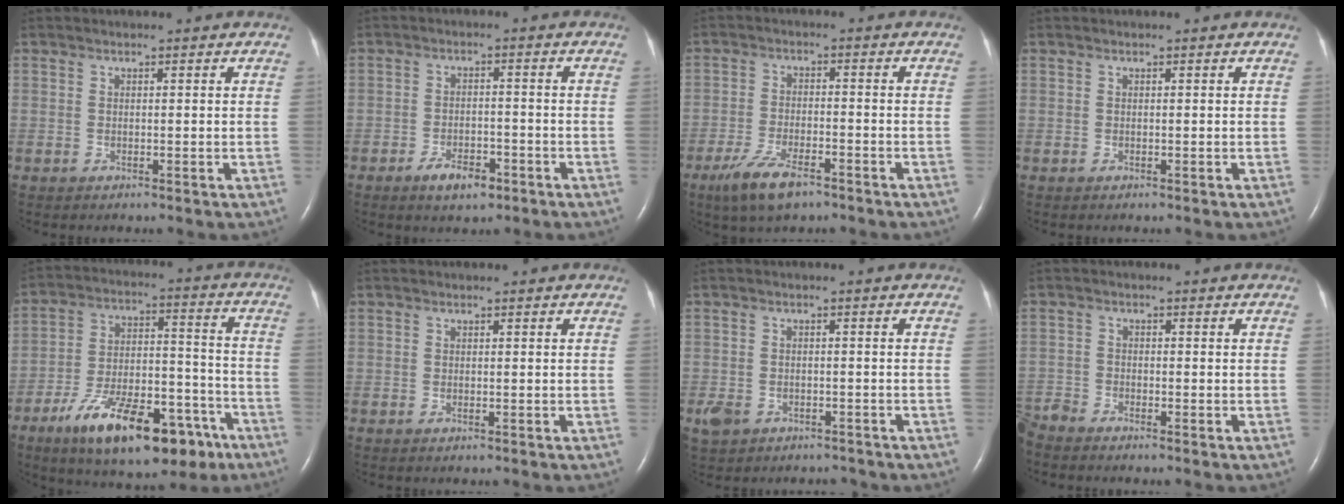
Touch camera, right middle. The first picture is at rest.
{"total": 4.7, "force": [-3.0, 2.1, 3.0], "torque": [-0.056, 0.001, -0.047]}
{"total": 7.3, "force": [-5.0, 2.1, 4.9], "torque": [-0.108, -0.011, -0.087]}
{"total": 0.0}
{"total": 20.0, "force": [-12.4, 7.5, 13.9], "torque": [-0.203, 0.019, -0.195]}
{"total": 0.0}
{"total": 5.7, "force": [-4.0, 3.6, 1.8], "torque": [-0.043, 0.005, -0.058]}
{"total": 3.5, "force": [-3.4, 0.3, 0.5], "torque": [-0.011, -0.014, -0.070]}